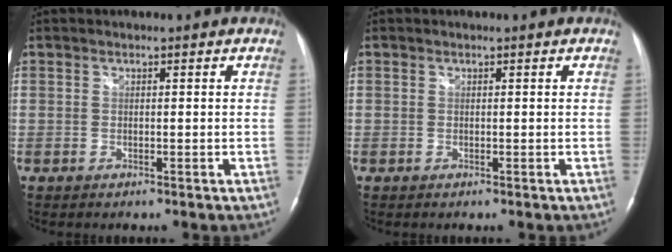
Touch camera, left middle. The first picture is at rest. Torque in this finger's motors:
{"motor_torque": [0.00, 0.00, 0.01, 0.01]}